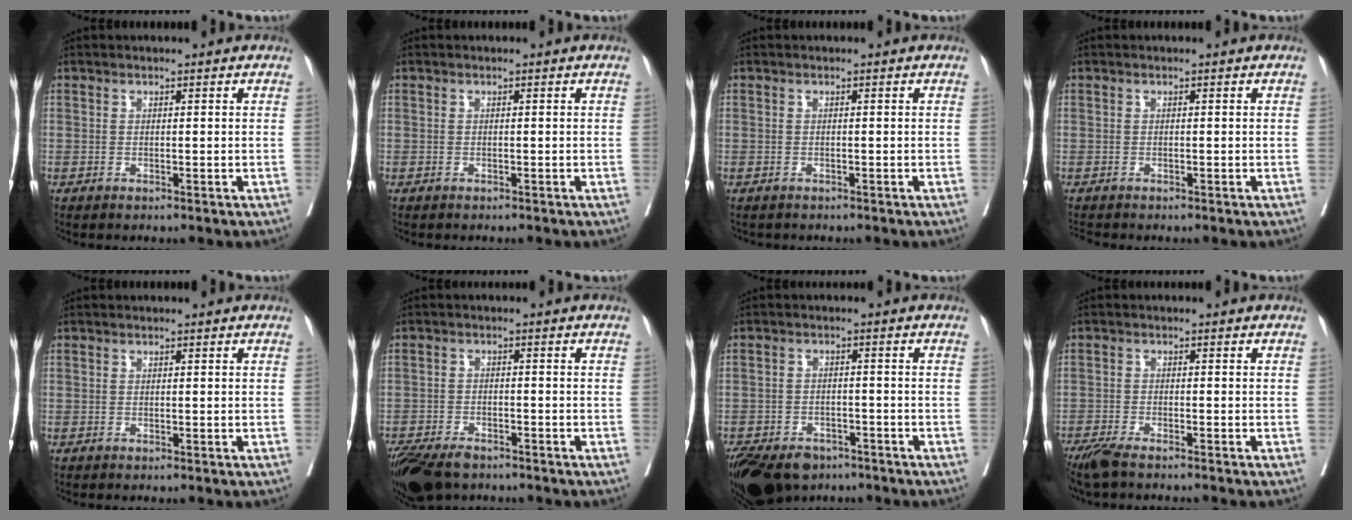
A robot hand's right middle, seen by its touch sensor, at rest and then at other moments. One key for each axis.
{"total": 0.9, "fx": -0.8, "fy": 0.1, "fz": 0.3, "tx": -0.014, "ty": -0.004, "tz": -0.013}
{"total": 1.5, "fx": -1.3, "fy": 0.5, "fz": 0.2, "tx": -0.019, "ty": -0.005, "tz": -0.020}
{"total": 1.2, "fx": -1.1, "fy": 0.0, "fz": 0.1, "tx": -0.014, "ty": -0.008, "tz": -0.021}
{"total": 0.0}
{"total": 9.6, "fx": -7.3, "fy": 4.1, "fz": 4.8, "tx": -0.093, "ty": -0.014, "tz": -0.120}
{"total": 13.3, "fx": -9.2, "fy": 7.8, "fz": 5.7, "tx": -0.143, "ty": -0.020, "tz": -0.130}
{"total": 5.2, "fx": -4.4, "fy": 0.5, "fz": 2.8, "tx": -0.046, "ty": -0.012, "tz": -0.078}